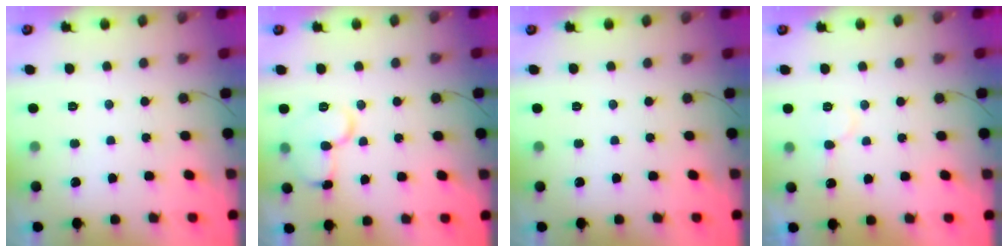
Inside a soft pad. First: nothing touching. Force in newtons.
{"total": 10.1, "press": 10.1, "slide": 1.1}
{"total": 0.0}
{"total": 6.7, "press": 6.7, "slide": 0.5}